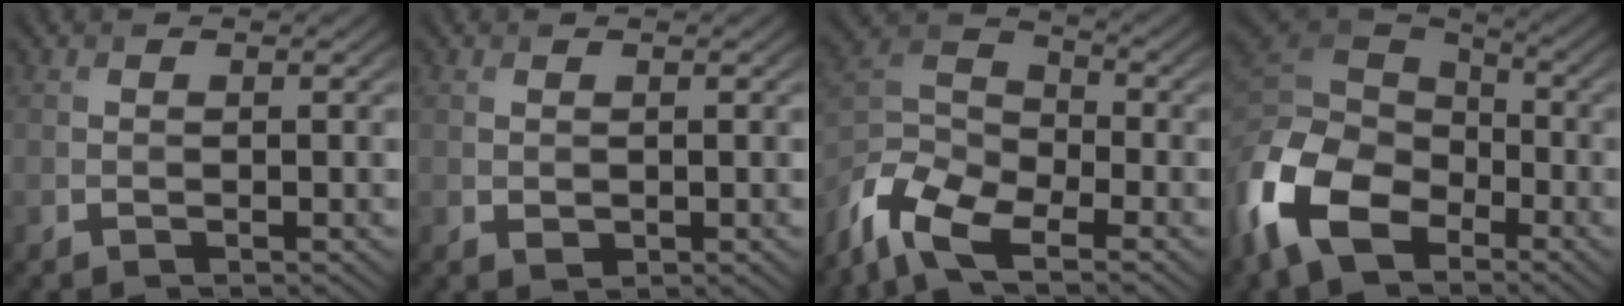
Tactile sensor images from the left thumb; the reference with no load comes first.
{"total": 0.7, "force": [0.3, 0.6, 0.4], "torque": [-0.008, -0.005, 0.011]}
{"total": 10.3, "force": [-7.2, 4.2, 6.0], "torque": [-0.138, -0.011, -0.159]}
{"total": 14.5, "force": [-6.6, 9.3, 9.0], "torque": [-0.241, -0.032, -0.137]}